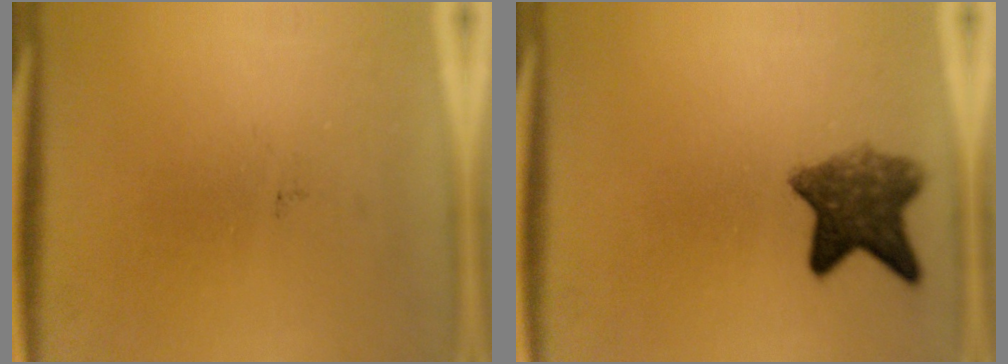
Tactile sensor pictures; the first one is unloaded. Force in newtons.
{"total": 7.3}